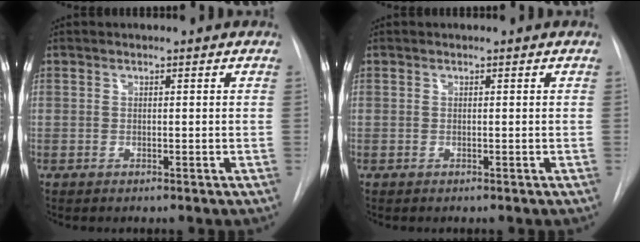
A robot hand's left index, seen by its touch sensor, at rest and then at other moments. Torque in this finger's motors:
{"motor_torque": [-0.01, 0.01, 0.00, 0.00]}